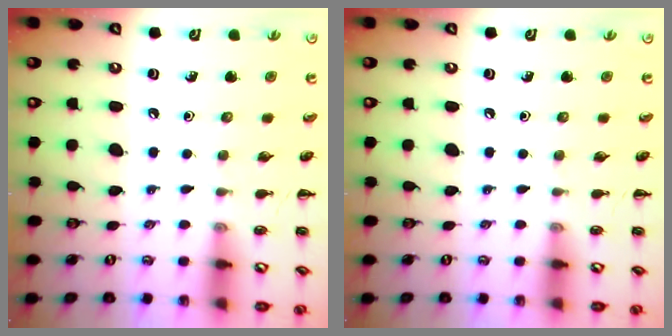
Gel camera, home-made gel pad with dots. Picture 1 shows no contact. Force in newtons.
{"total": 0.0}